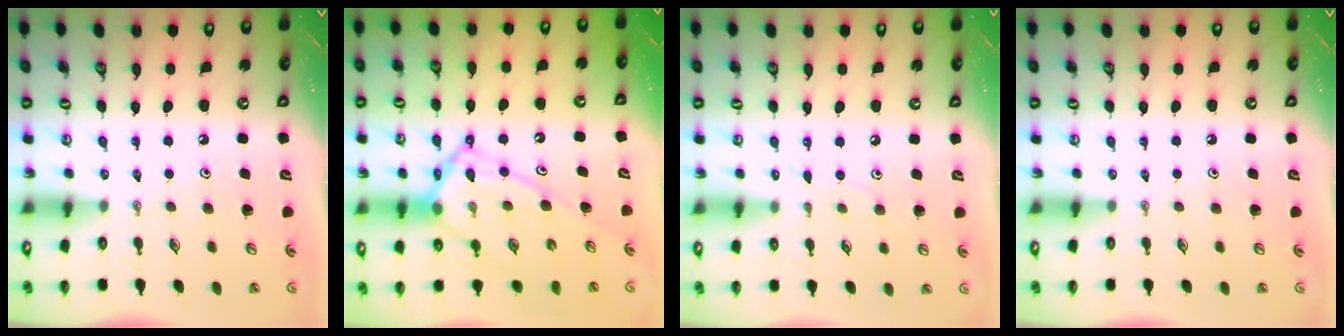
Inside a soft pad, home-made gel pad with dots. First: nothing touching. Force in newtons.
{"total": 16.1, "press": 16.1, "slide": 1.3}
{"total": 5.5, "press": 5.4, "slide": 0.6}
{"total": 0.0}